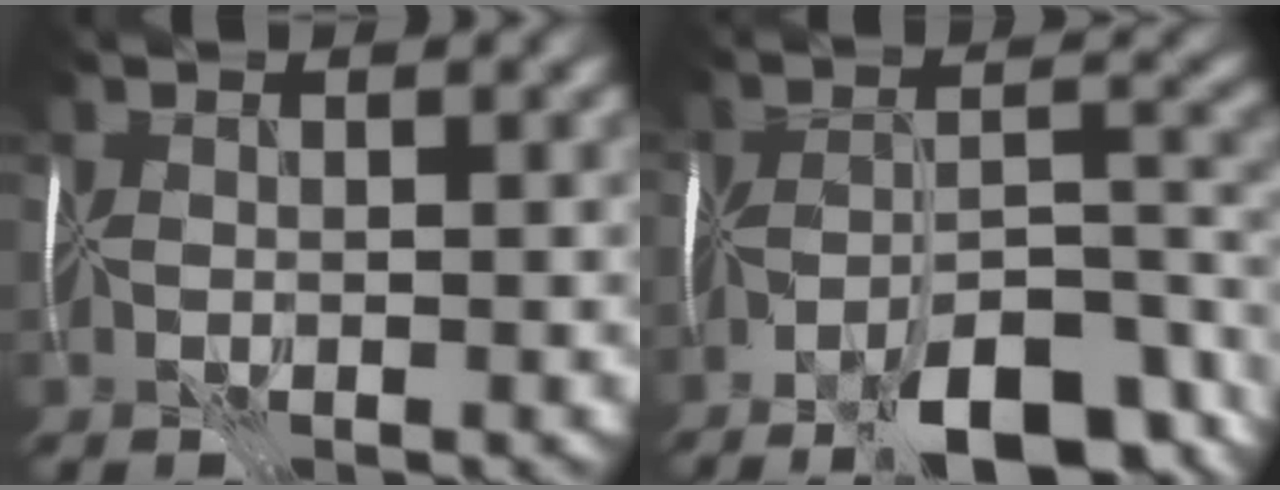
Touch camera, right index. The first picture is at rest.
{"total": 10.3, "force": [-7.4, 2.8, 6.7], "torque": [-0.096, 0.005, -0.127]}